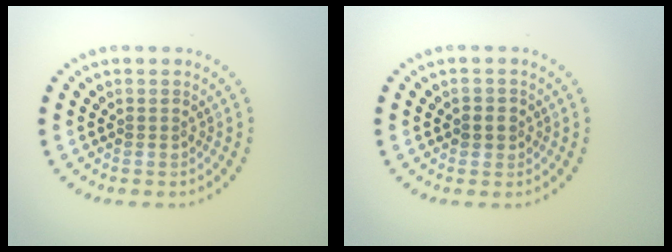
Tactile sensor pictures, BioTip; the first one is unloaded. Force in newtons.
{"total": 1.5, "press": 1.4, "slide": 0.4}